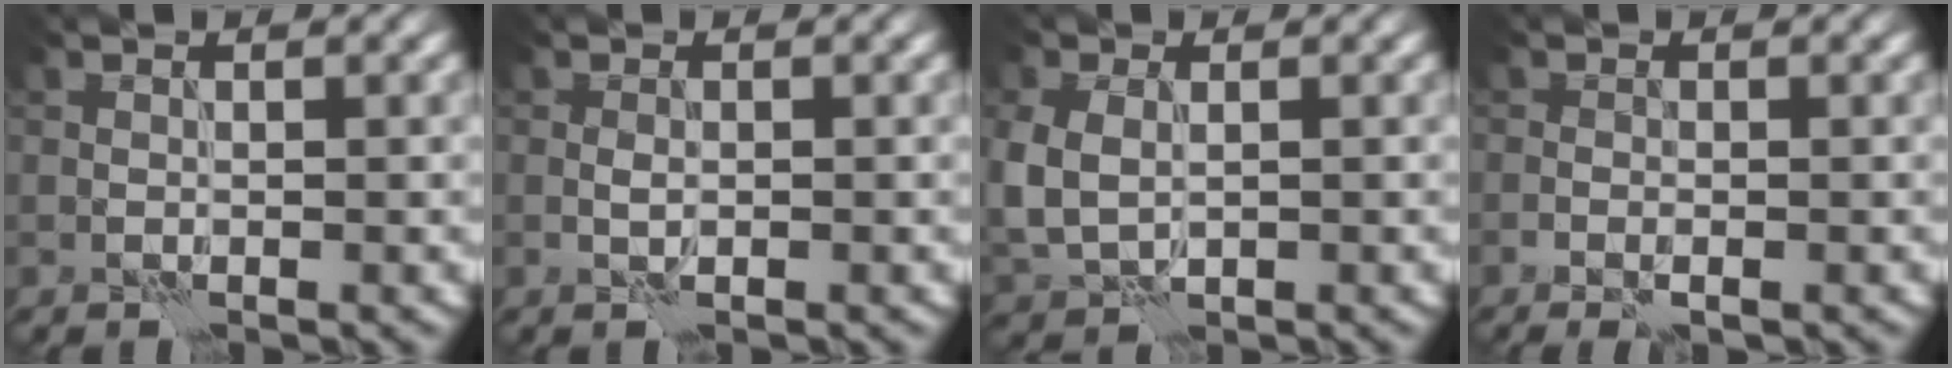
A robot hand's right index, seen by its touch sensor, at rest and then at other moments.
{"total": 0.8, "force": [-0.1, 0.3, 0.7], "torque": [-0.017, 0.001, -0.004]}
{"total": 4.8, "force": [0.0, 3.7, 3.1], "torque": [-0.078, -0.006, 0.019]}
{"total": 1.4, "force": [-0.8, 0.4, 1.1], "torque": [-0.022, -0.002, -0.015]}